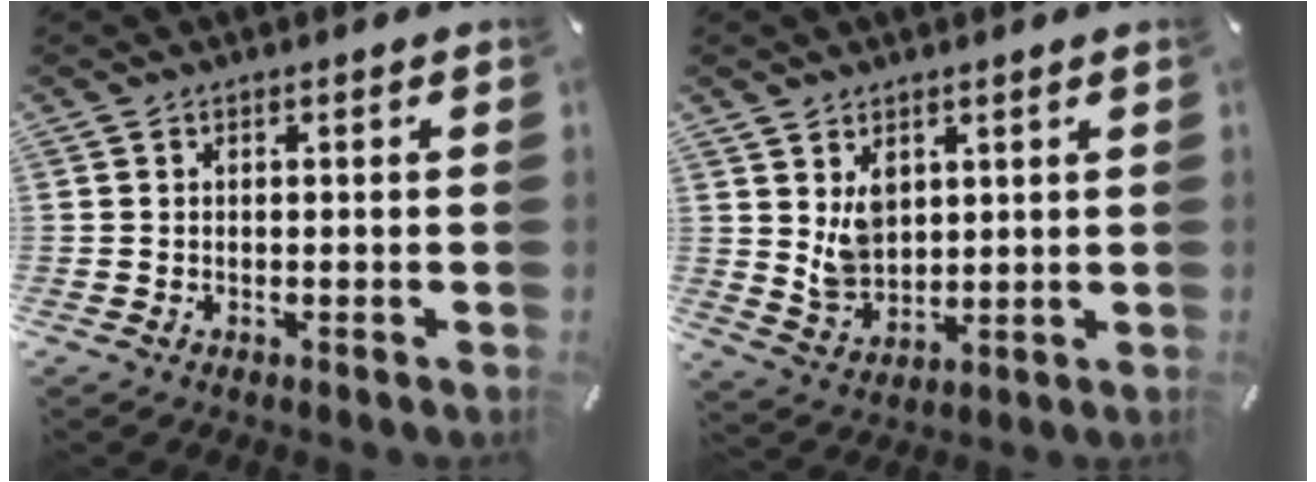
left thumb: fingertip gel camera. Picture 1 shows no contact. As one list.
[{"total": 6.7, "force": [3.0, 5.3, 2.6], "torque": [-0.056, -0.010, 0.057]}]